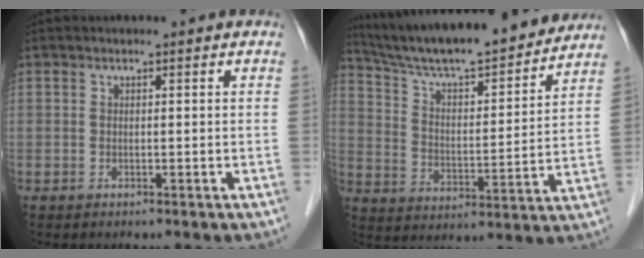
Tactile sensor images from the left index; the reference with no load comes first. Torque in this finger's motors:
{"motor_torque": [-0.32, -0.85, 0.62, 0.19]}